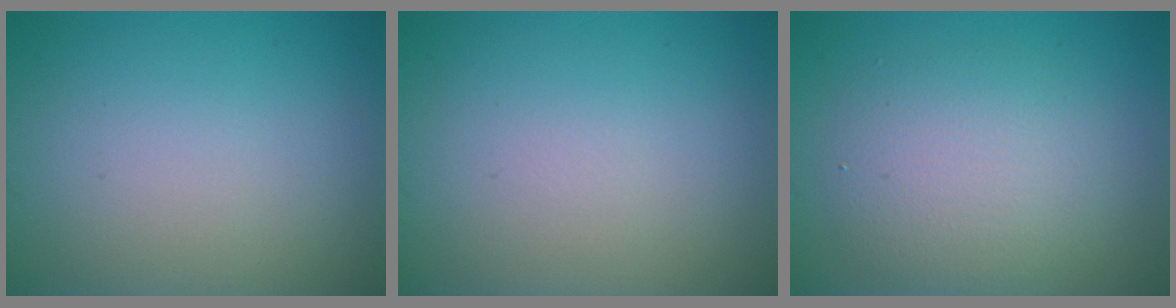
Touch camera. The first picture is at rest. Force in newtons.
{"total": 0.0}
{"total": 4.2, "press": 4.2, "slide": 0.1}